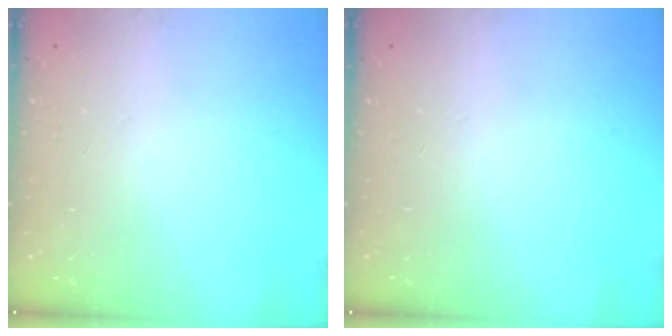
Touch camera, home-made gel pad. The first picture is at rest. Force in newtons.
{"total": 0.0}